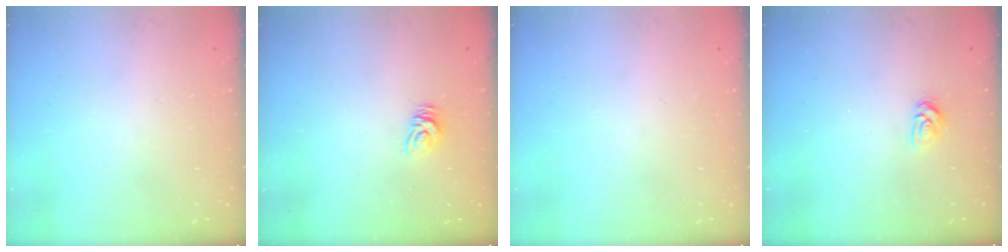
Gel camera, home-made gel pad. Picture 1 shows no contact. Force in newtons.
{"total": 5.0, "press": 5.0, "slide": 0.3}
{"total": 0.0}
{"total": 3.2, "press": 3.2, "slide": 0.5}